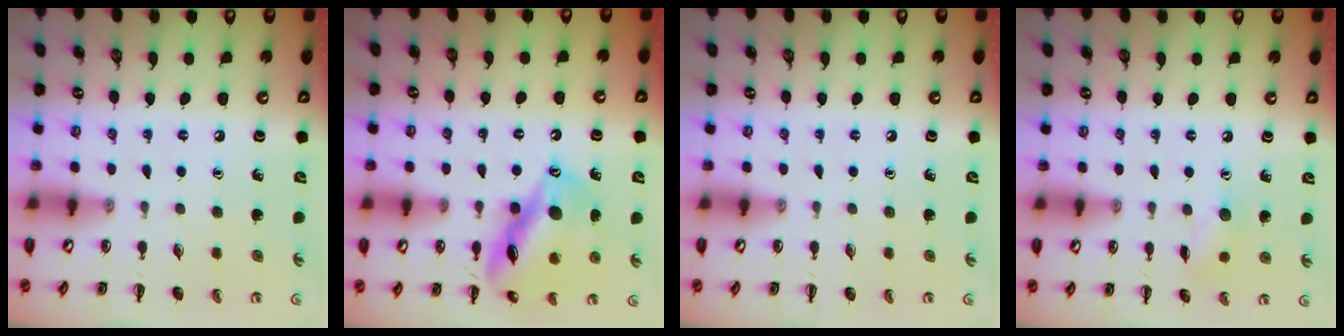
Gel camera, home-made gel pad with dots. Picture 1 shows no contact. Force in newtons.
{"total": 15.8, "press": 15.7, "slide": 1.9}
{"total": 0.0}
{"total": 5.3, "press": 5.2, "slide": 1.3}